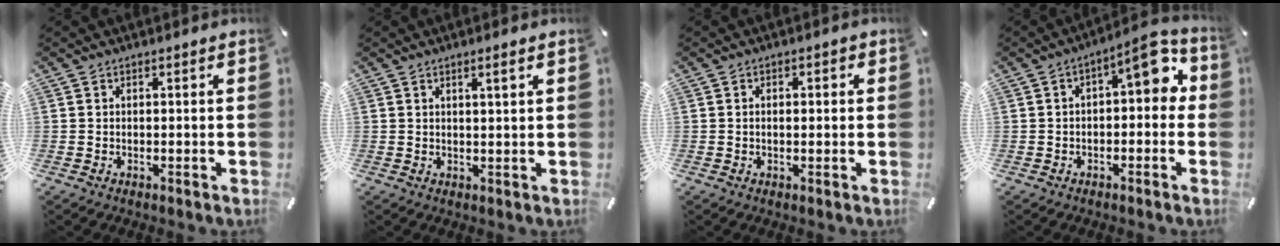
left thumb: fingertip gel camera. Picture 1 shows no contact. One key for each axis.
{"total": 2.1, "fx": 1.2, "fy": 0.0, "fz": 1.7, "tx": -0.035, "ty": 0.000, "tz": 0.020}
{"total": 1.7, "fx": -0.2, "fy": 1.1, "fz": 1.4, "tx": -0.019, "ty": 0.001, "tz": -0.007}
{"total": 7.2, "fx": 1.9, "fy": 3.5, "fz": 6.0, "tx": -0.079, "ty": -0.017, "tz": 0.022}